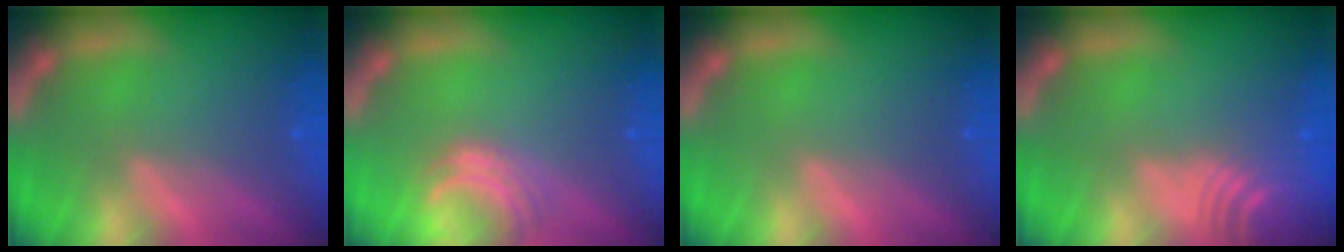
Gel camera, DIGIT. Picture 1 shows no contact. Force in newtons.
{"total": 3.0}
{"total": 0.0}
{"total": 9.6}